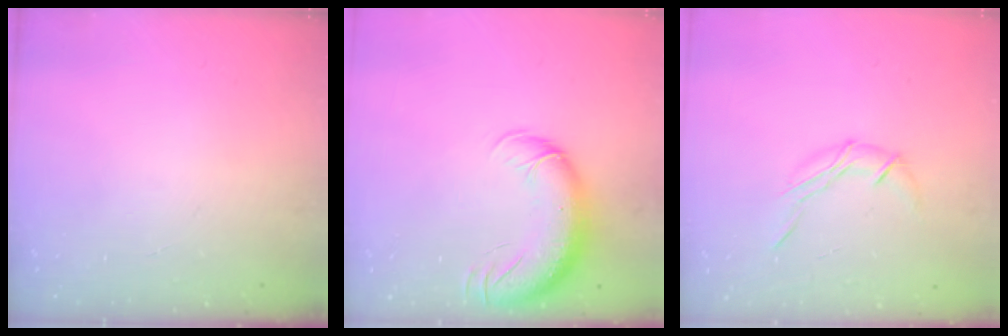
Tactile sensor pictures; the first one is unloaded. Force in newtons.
{"total": 13.9, "press": 13.5, "slide": 3.1}
{"total": 6.5, "press": 6.4, "slide": 0.5}